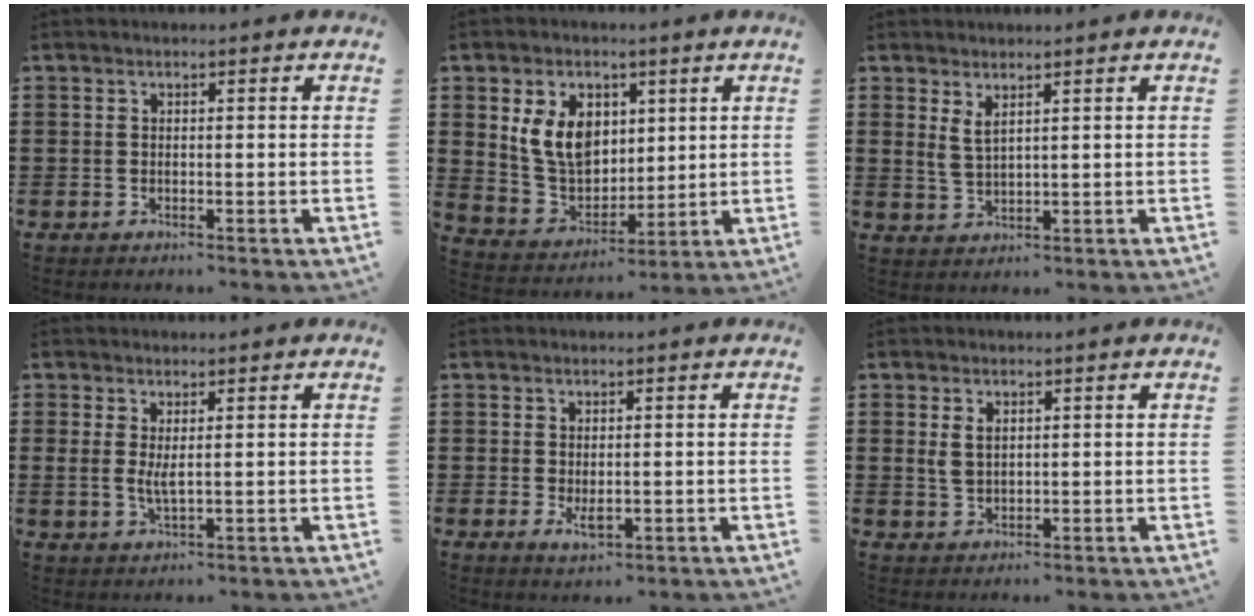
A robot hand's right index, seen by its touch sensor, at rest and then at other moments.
{"total": 8.9, "force": [2.7, 6.6, 5.2], "torque": [-0.146, 0.013, 0.049]}
{"total": 2.6, "force": [1.9, 0.7, 1.6], "torque": [-0.036, 0.003, 0.035]}
{"total": 2.7, "force": [0.8, 0.6, 2.5], "torque": [-0.052, 0.000, 0.015]}
{"total": 2.2, "force": [-0.2, 1.0, 1.9], "torque": [-0.036, -0.001, -0.004]}
{"total": 2.6, "force": [1.0, 1.5, 1.8], "torque": [-0.040, 0.005, 0.018]}